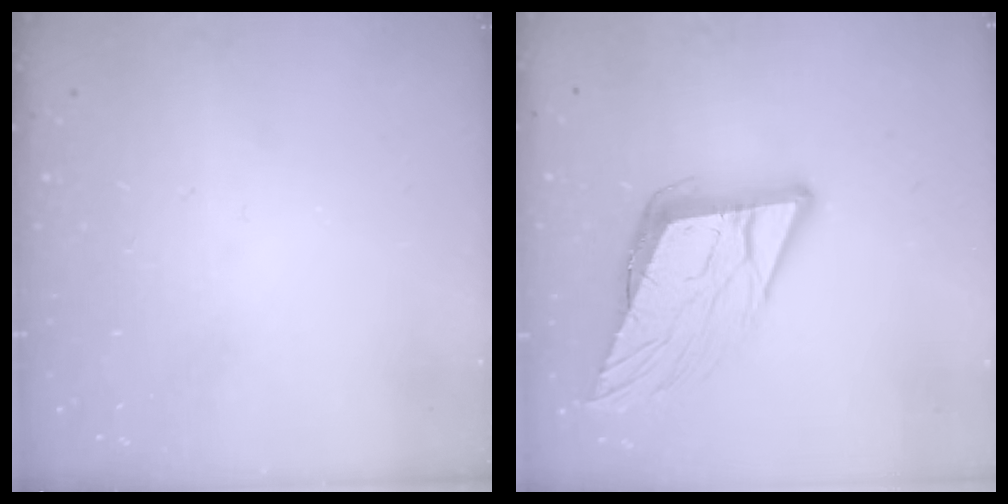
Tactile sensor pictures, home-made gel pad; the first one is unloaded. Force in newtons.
{"total": 13.2, "press": 13.0, "slide": 2.6}